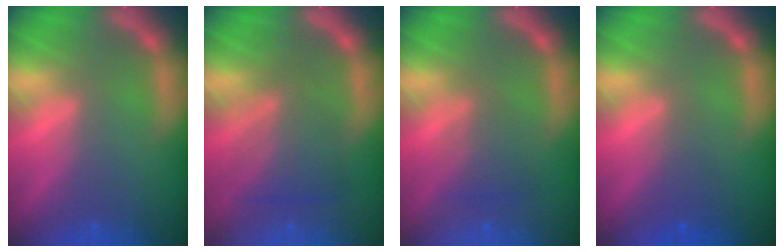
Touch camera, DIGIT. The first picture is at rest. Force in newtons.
{"total": 5.1}
{"total": 2.5}
{"total": 2.0}